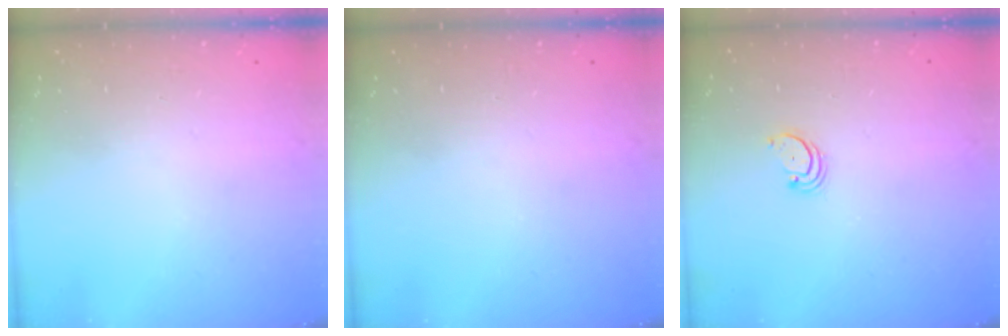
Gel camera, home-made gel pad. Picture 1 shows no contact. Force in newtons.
{"total": 0.0}
{"total": 2.2, "press": 2.2, "slide": 0.2}